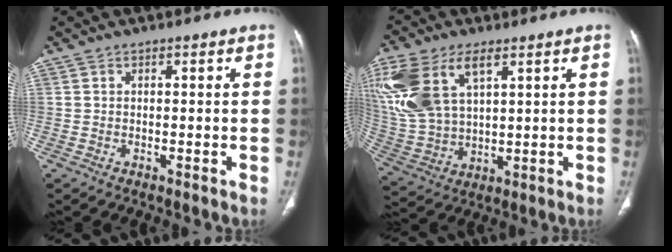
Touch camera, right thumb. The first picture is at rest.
{"total": 19.9, "force": [8.4, 11.0, 14.3], "torque": [-0.336, -0.008, 0.168]}